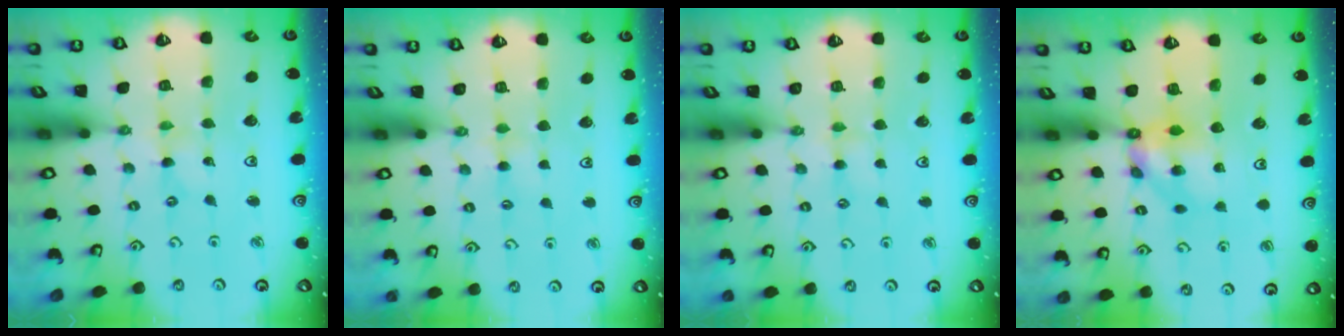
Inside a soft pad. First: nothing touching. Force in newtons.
{"total": 3.4, "press": 3.4, "slide": 0.4}
{"total": 2.2, "press": 2.2, "slide": 0.4}
{"total": 6.1, "press": 6.1, "slide": 0.2}